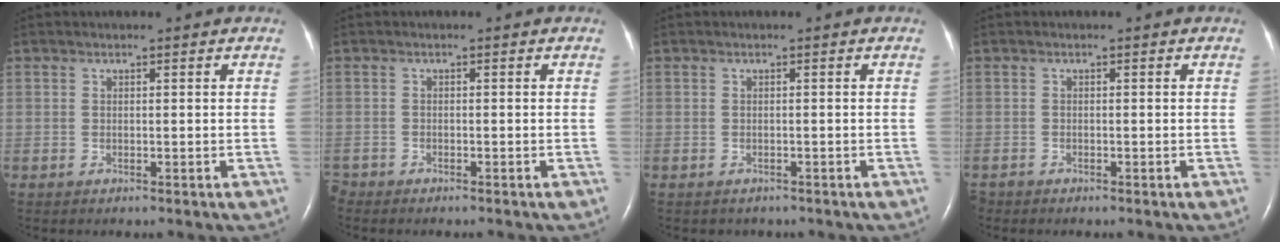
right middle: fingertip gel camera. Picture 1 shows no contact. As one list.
[{"total": 1.8, "force": [-1.7, 0.4, -0.1], "torque": [0.003, -0.004, -0.028]}, {"total": 1.7, "force": [-1.4, 0.9, 0.2], "torque": [-0.008, 0.000, -0.015]}, {"total": 0.8, "force": [-0.7, 0.3, 0.0], "torque": [-0.003, -0.001, -0.013]}]